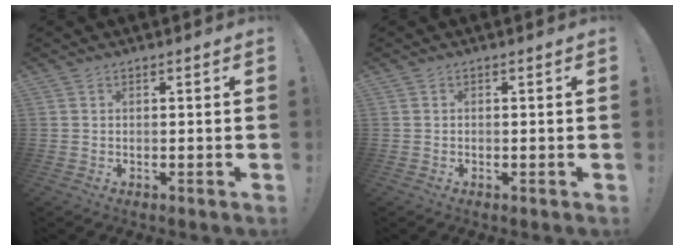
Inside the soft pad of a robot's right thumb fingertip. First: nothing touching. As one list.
[{"total": 0.0}]